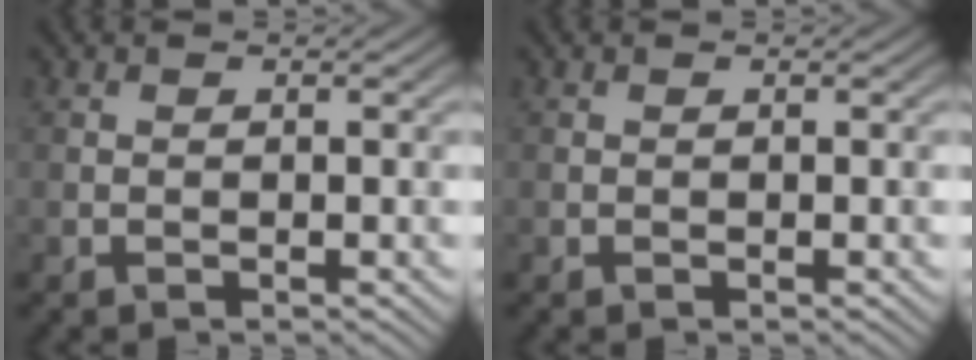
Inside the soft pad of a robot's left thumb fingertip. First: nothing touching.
{"total": 0.0}